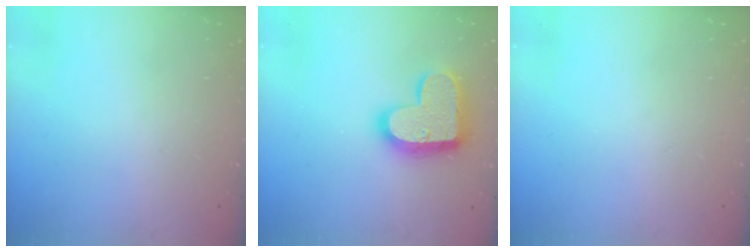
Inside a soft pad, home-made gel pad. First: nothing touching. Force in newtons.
{"total": 16.9, "press": 16.8, "slide": 1.1}
{"total": 0.0}